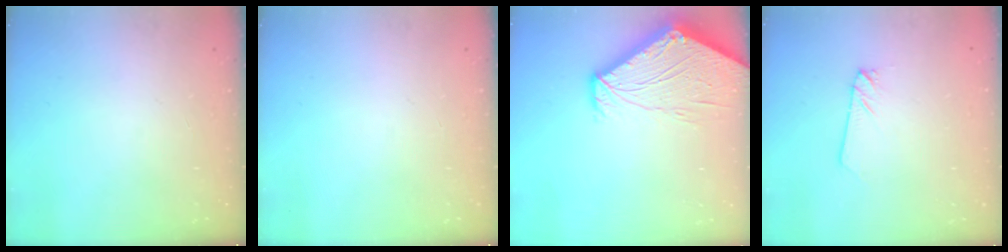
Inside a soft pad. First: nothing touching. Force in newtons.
{"total": 0.0}
{"total": 10.4, "press": 10.4, "slide": 1.2}
{"total": 1.4, "press": 1.4, "slide": 0.1}